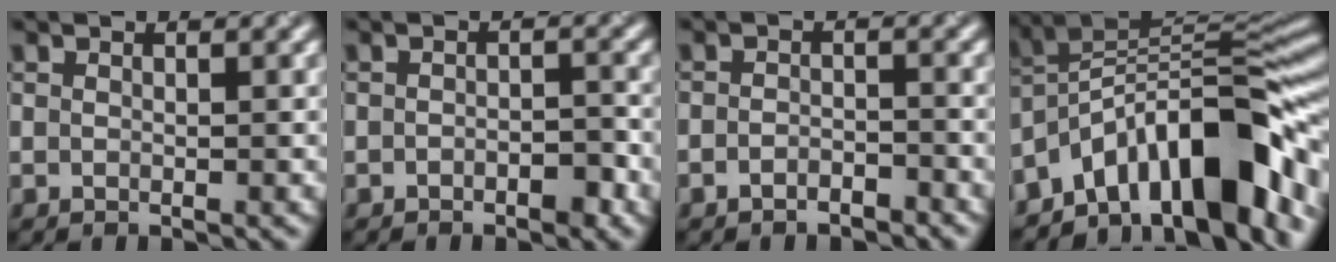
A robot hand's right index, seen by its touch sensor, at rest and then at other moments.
{"total": 1.4, "force": [-1.1, 0.6, 0.8], "torque": [-0.011, 0.003, -0.017]}
{"total": 1.5, "force": [-1.3, 0.4, 0.5], "torque": [-0.007, 0.004, -0.028]}
{"total": 12.2, "force": [-7.0, 5.0, 8.6], "torque": [-0.113, 0.027, -0.129]}